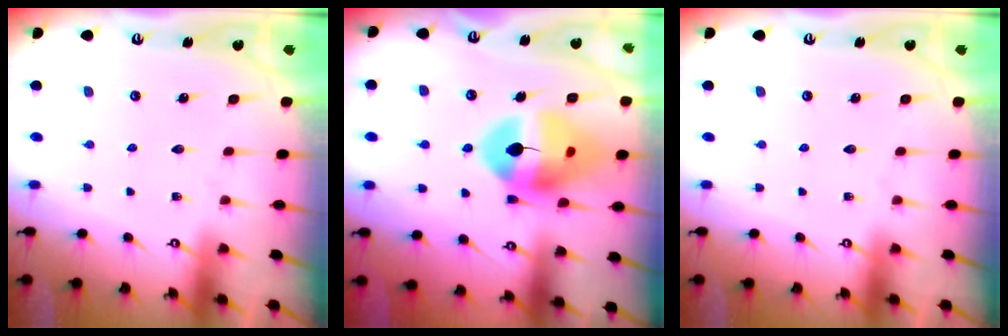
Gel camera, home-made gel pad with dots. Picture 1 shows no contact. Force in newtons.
{"total": 15.5, "press": 15.4, "slide": 1.8}
{"total": 0.0}